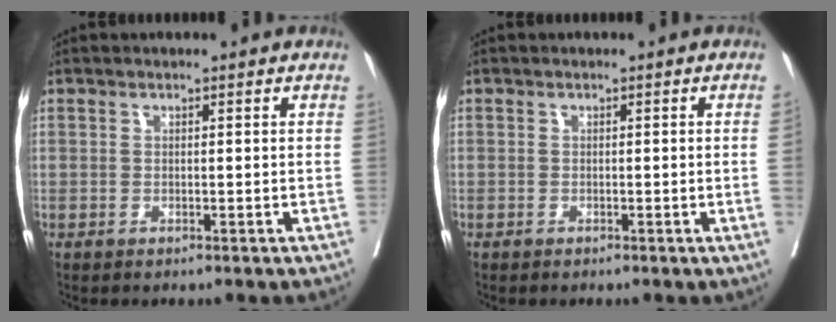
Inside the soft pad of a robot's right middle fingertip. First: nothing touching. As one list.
[{"total": 0.9, "force": [-0.1, -0.3, 0.8], "torque": [-0.006, 0.001, -0.002]}]